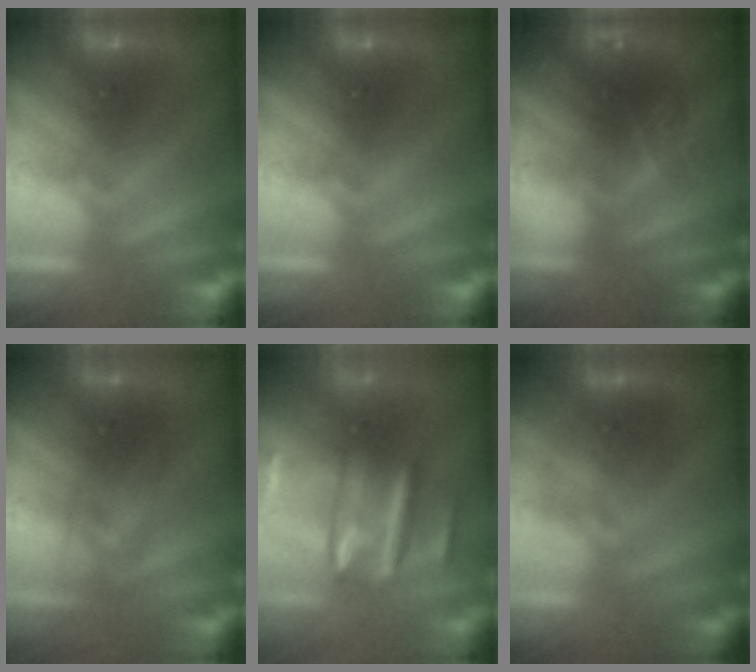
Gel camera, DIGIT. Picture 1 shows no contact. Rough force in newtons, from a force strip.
{"total": 0.0}
{"total": 2.9}
{"total": 2.9}
{"total": 9.4}
{"total": 2.4}